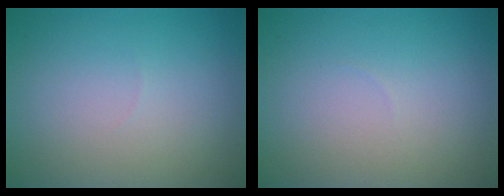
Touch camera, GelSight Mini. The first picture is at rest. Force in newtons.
{"total": 0.0}